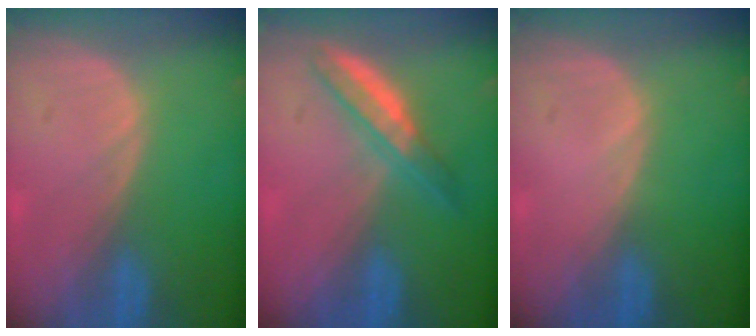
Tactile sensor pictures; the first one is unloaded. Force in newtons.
{"total": 4.6, "press": 4.6, "slide": 0.1}
{"total": 0.0}